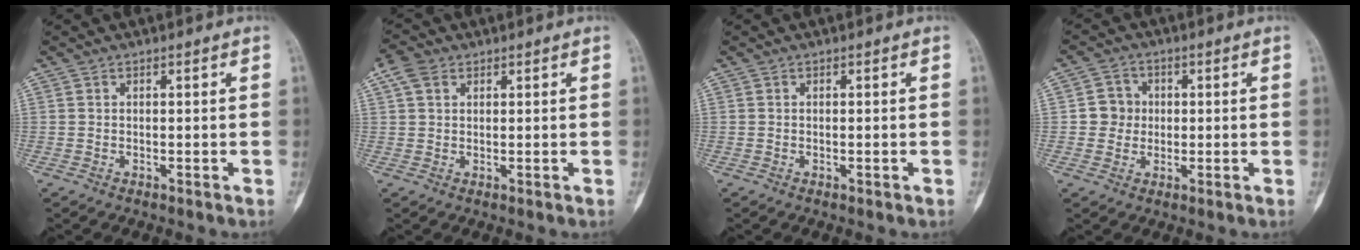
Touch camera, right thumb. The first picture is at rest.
{"total": 3.7, "force": [1.8, 2.6, 2.0], "torque": [-0.038, 0.009, 0.036]}
{"total": 0.6, "force": [-0.2, 0.1, 0.6], "torque": [-0.008, 0.000, -0.001]}
{"total": 4.6, "force": [0.2, 4.4, 1.1], "torque": [0.012, 0.009, -0.003]}